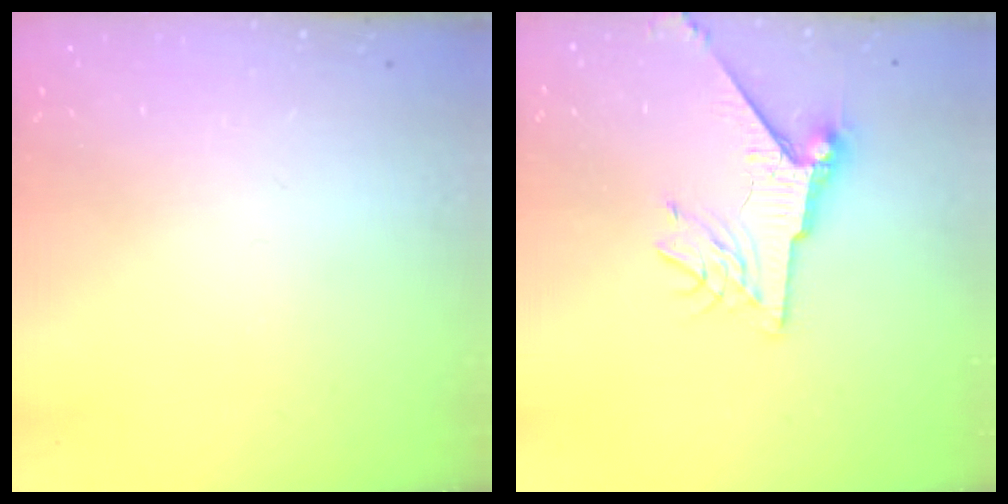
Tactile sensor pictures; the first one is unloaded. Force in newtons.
{"total": 7.6, "press": 7.6, "slide": 1.0}